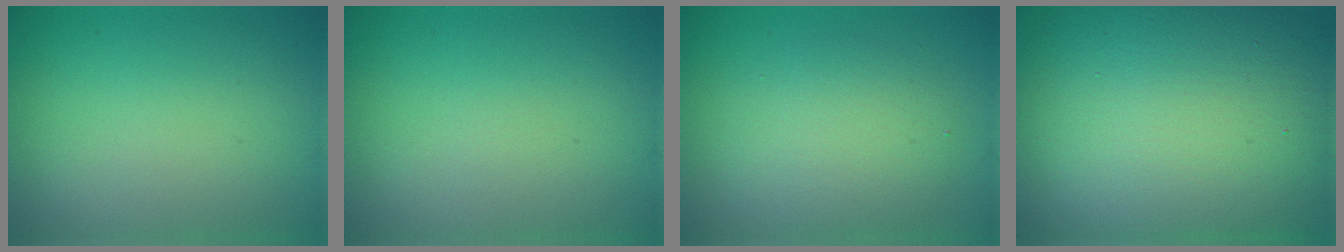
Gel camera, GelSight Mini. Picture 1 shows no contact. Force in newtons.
{"total": 0.0}
{"total": 3.9, "press": 3.9, "slide": 0.3}
{"total": 18.8, "press": 18.7, "slide": 1.6}